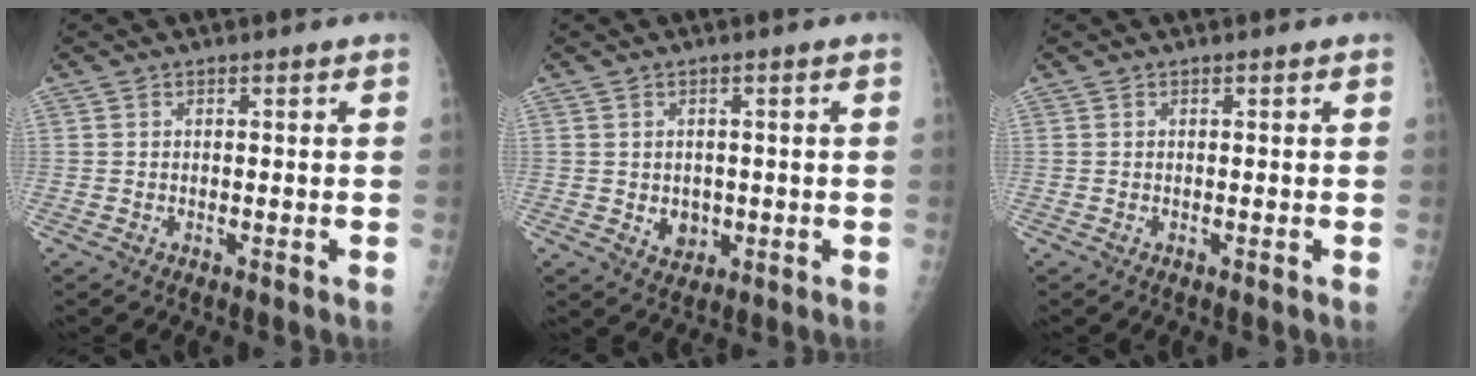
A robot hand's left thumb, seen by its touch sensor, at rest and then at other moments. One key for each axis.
{"total": 3.6, "fx": -0.4, "fy": 3.0, "fz": 1.8, "tx": -0.012, "ty": -0.001, "tz": 0.005}
{"total": 0.0}